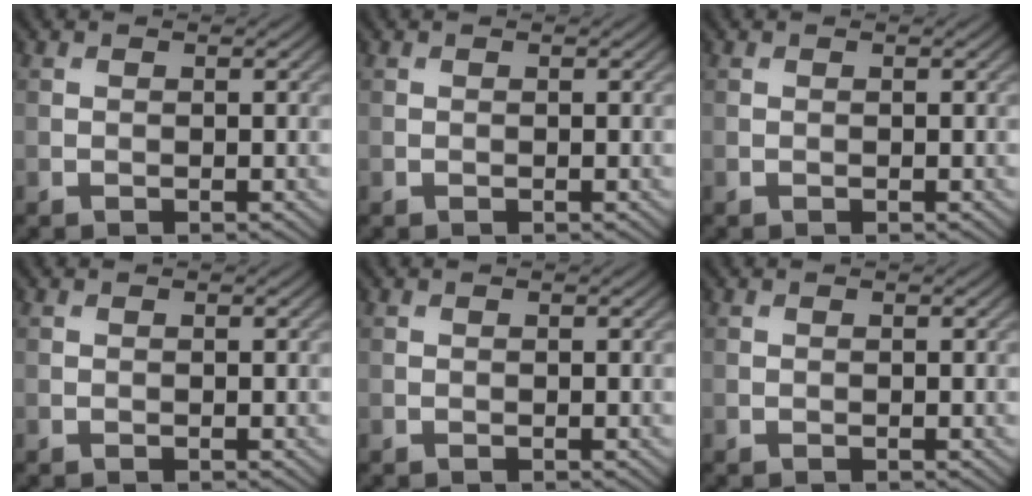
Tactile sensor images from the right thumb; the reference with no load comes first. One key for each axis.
{"total": 0.0}
{"total": 0.0}
{"total": 0.0}
{"total": 0.0}
{"total": 0.0}